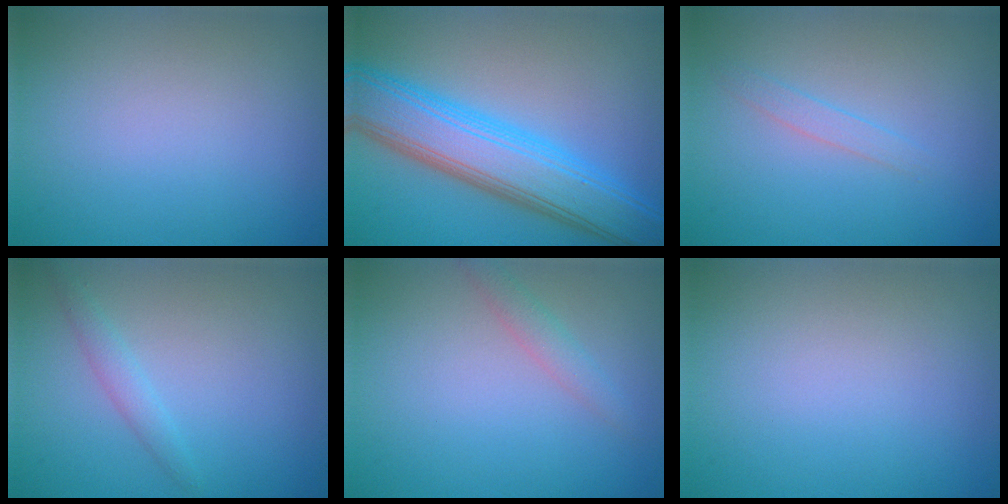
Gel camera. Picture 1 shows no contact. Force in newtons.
{"total": 8.9, "press": 8.9, "slide": 0.3}
{"total": 1.0, "press": 1.0, "slide": 0.0}
{"total": 1.4, "press": 1.4, "slide": 0.1}
{"total": 1.5, "press": 1.5, "slide": 0.1}
{"total": 0.0}